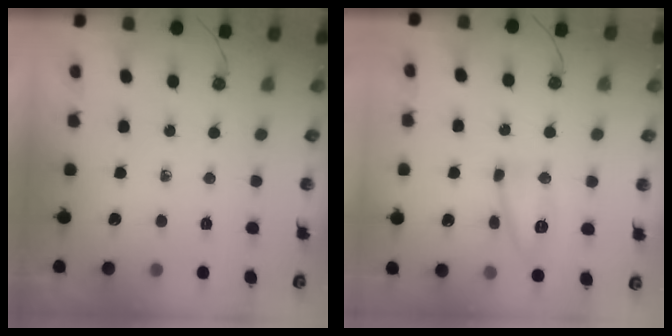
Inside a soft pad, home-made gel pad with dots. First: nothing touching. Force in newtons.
{"total": 9.3, "press": 9.3, "slide": 1.0}